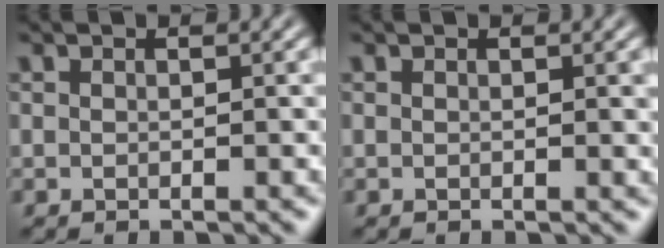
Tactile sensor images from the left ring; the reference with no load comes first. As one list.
[{"total": 0.6, "force": [0.1, 0.1, 0.6], "torque": [-0.006, 0.000, 0.000]}]